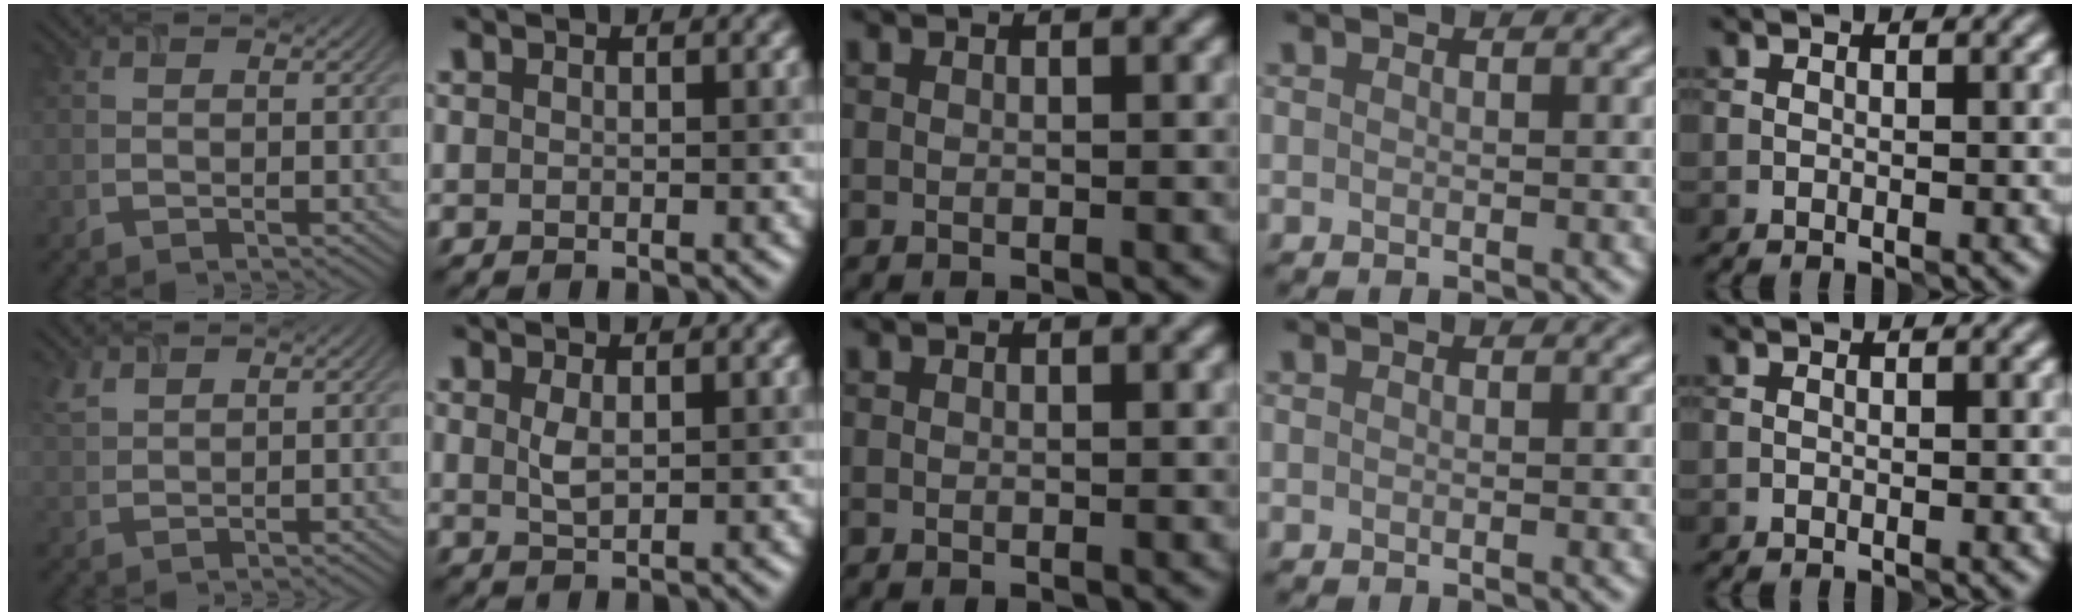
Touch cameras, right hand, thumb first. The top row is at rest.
{"thumb": {"total": 2.4, "force": [1.8, 1.0, 1.1], "torque": [-0.035, 0.004, 0.045]}, "index": {"total": 1.5, "force": [0.5, 0.5, 1.3], "torque": [-0.033, 0.000, 0.013]}}